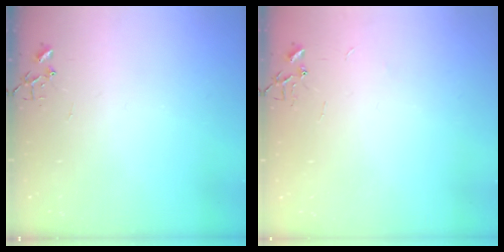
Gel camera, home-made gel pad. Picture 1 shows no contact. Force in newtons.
{"total": 2.4, "press": 2.4, "slide": 0.3}